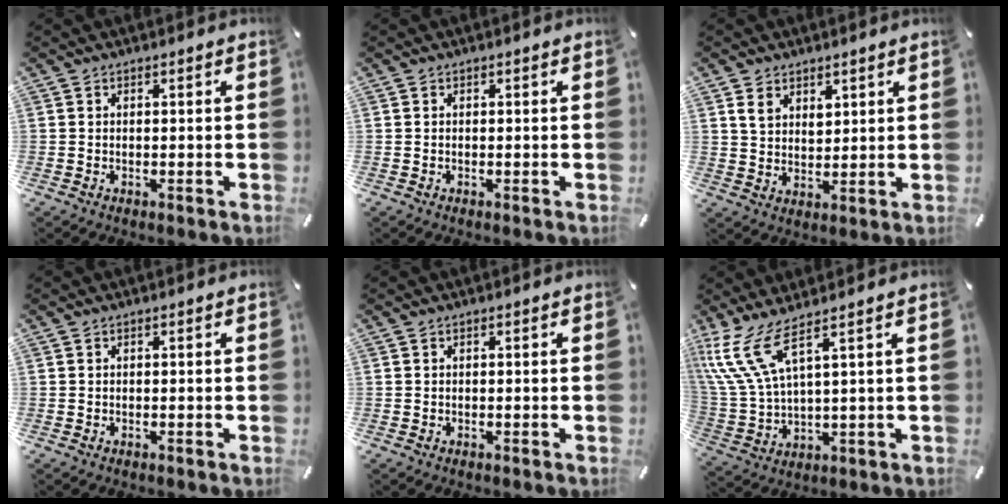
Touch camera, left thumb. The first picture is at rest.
{"total": 0.0}
{"total": 5.8, "force": [3.1, 4.2, 2.4], "torque": [-0.038, -0.005, 0.054]}
{"total": 0.0}
{"total": 0.0}
{"total": 12.3, "force": [6.3, 4.5, 9.6], "torque": [-0.234, -0.030, 0.110]}